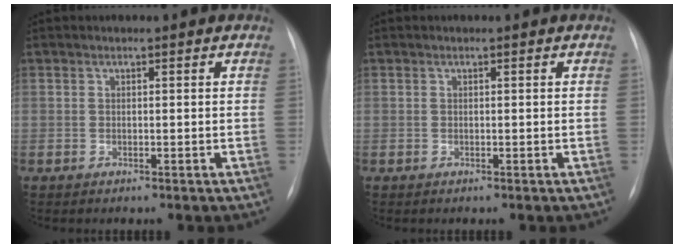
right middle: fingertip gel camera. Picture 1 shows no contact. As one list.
[{"total": 0.0}]